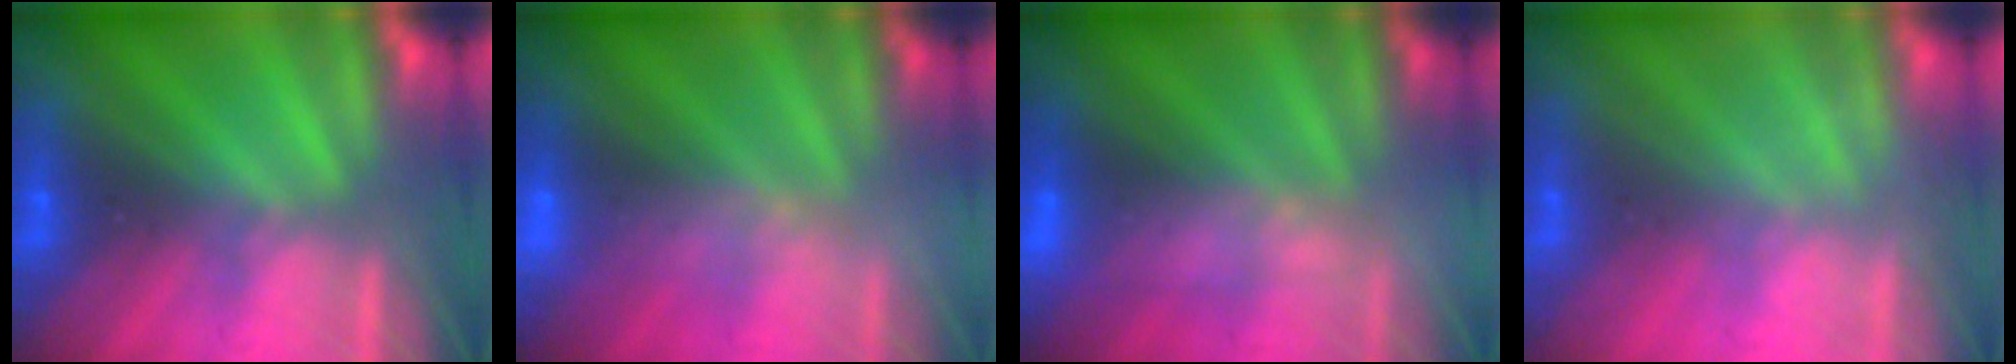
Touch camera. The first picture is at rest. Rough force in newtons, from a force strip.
{"total": 2.5}
{"total": 2.6}
{"total": 2.7}